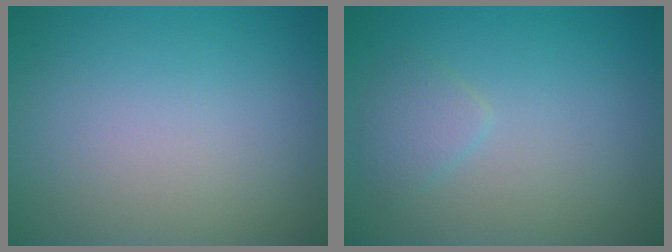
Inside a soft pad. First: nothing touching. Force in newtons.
{"total": 1.4, "press": 1.4, "slide": 0.0}